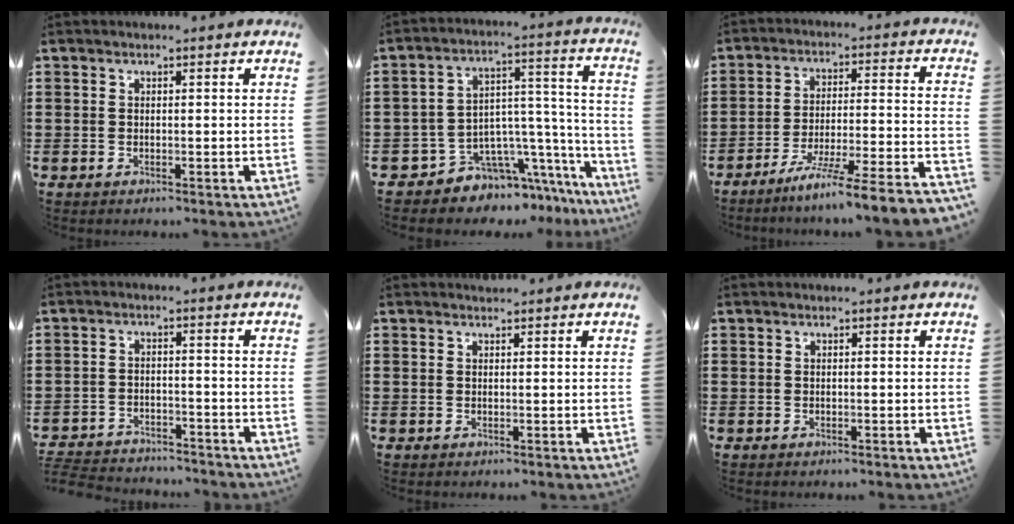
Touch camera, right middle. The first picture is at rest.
{"total": 6.6, "force": [-5.3, 3.8, 1.1], "torque": [-0.033, -0.007, -0.099]}
{"total": 7.9, "force": [-6.7, -1.5, 3.8], "torque": [-0.060, -0.018, -0.135]}
{"total": 3.6, "force": [-3.6, 0.5, 0.0], "torque": [-0.012, 0.000, -0.080]}
{"total": 0.6, "force": [0.6, 0.0, -0.1], "torque": [0.000, -0.001, 0.013]}
{"total": 0.0}